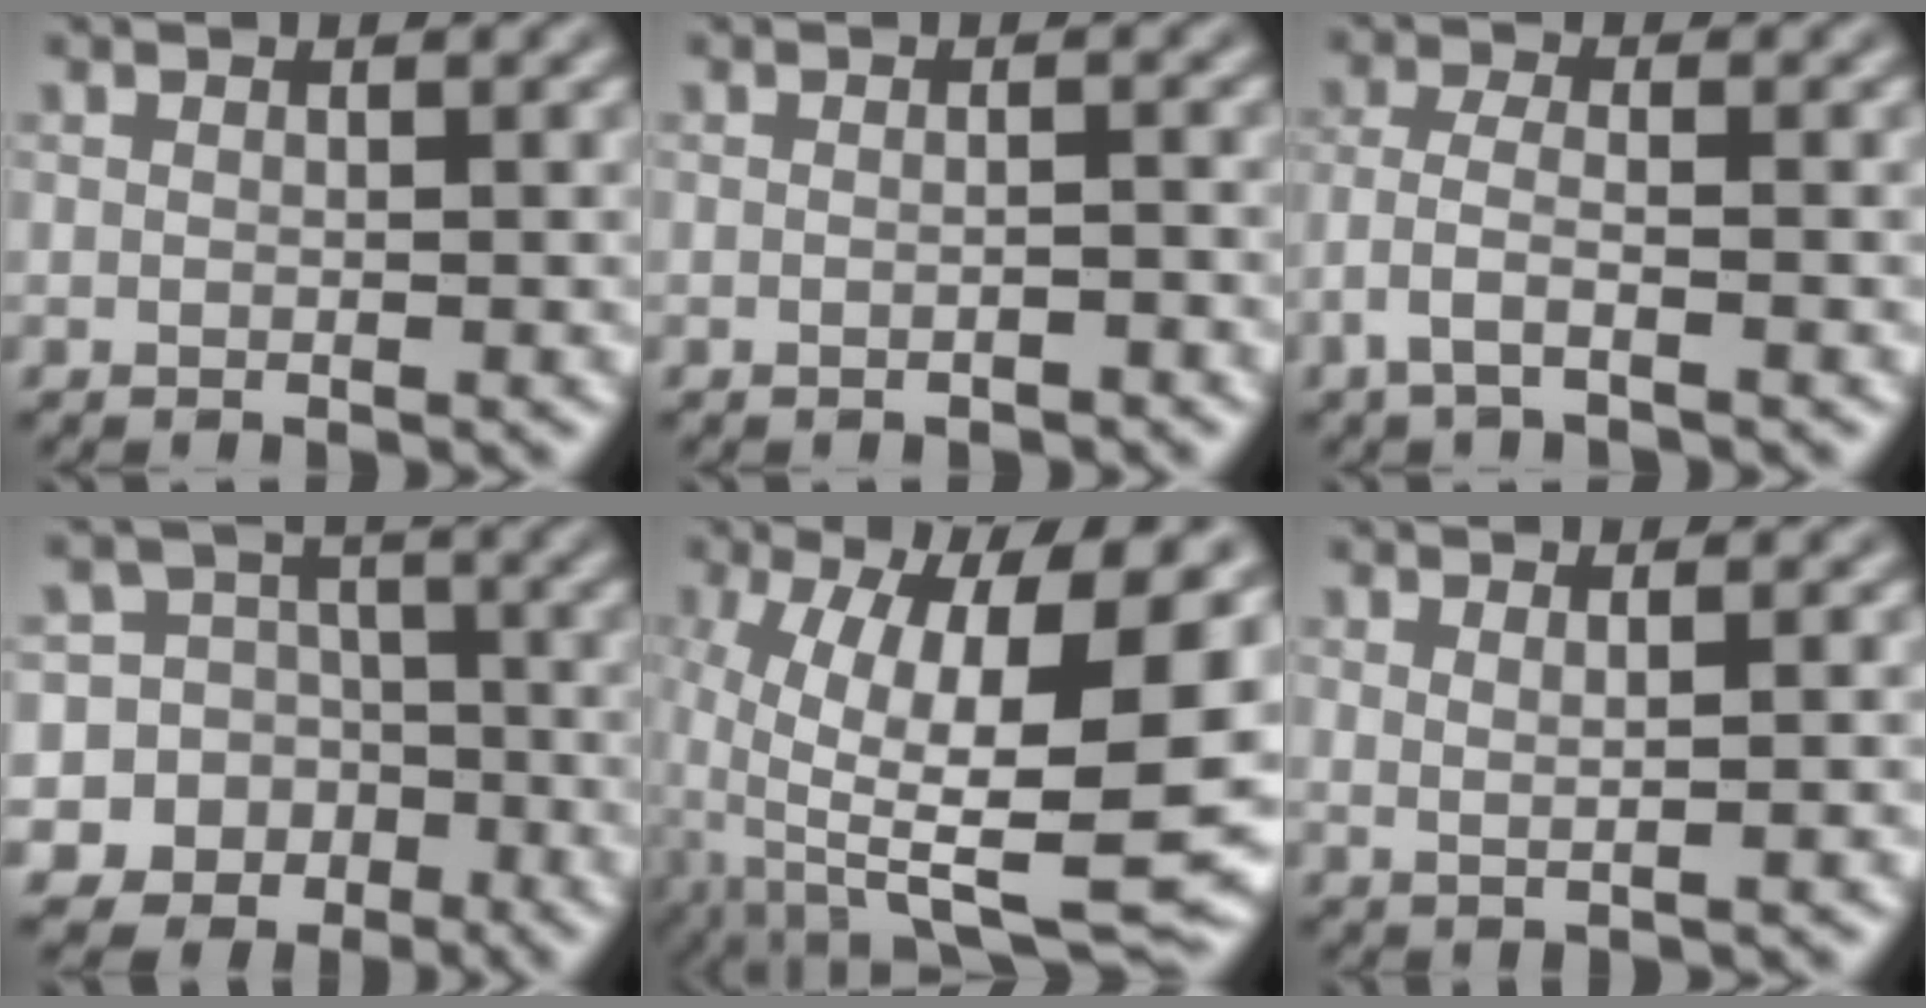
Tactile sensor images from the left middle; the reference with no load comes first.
{"total": 1.2, "force": [-0.6, 0.2, 1.0], "torque": [-0.015, -0.001, -0.013]}
{"total": 2.6, "force": [-1.6, 0.6, 2.0], "torque": [-0.045, 0.004, -0.041]}
{"total": 11.5, "force": [-4.8, 10.3, 1.7], "torque": [-0.047, 0.000, -0.084]}
{"total": 14.3, "force": [-1.1, 4.3, 13.5], "torque": [-0.242, -0.011, -0.016]}
{"total": 1.8, "force": [0.5, 0.7, 1.6], "torque": [-0.020, -0.001, 0.003]}